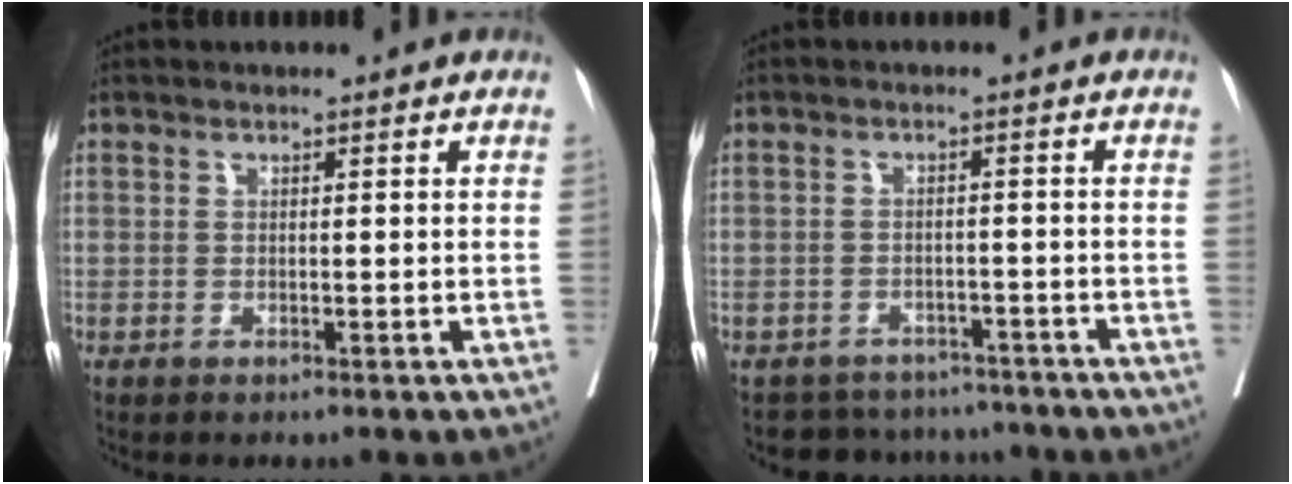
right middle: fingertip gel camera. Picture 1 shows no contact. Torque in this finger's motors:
{"motor_torque": [-0.03, -0.05, 0.01, 0.00]}